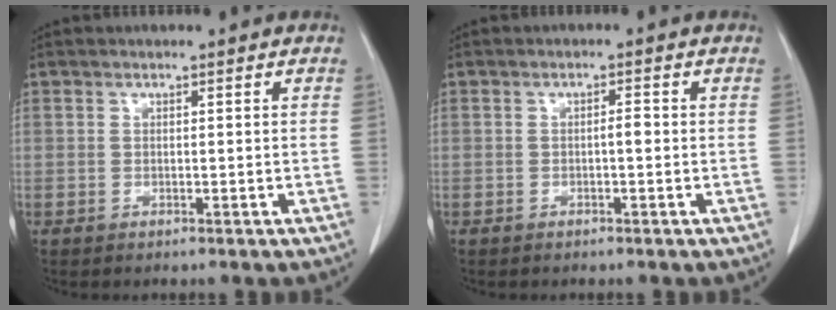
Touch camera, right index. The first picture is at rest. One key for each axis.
{"total": 1.2, "fx": -0.2, "fy": 0.2, "fz": 1.1, "tx": -0.018, "ty": 0.002, "tz": -0.004}